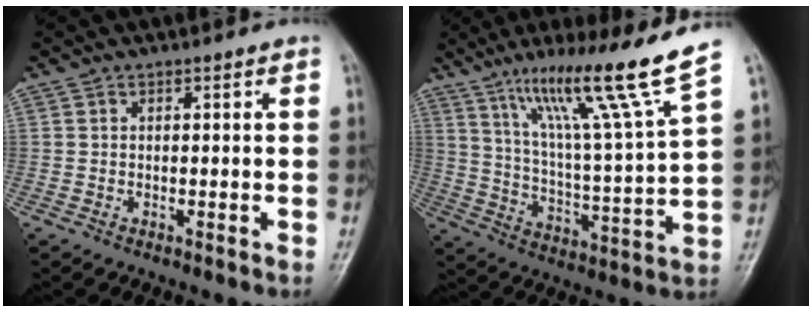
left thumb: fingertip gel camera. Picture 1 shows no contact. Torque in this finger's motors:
{"motor_torque": [0.63, 0.28, 1.60, -1.17, 0.17]}